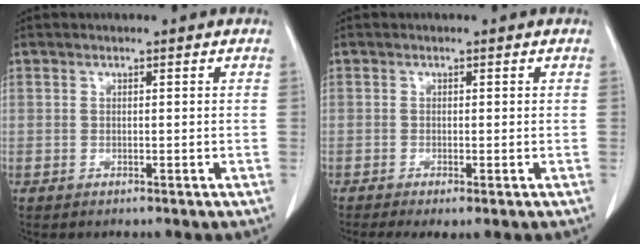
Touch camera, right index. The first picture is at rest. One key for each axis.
{"total": 2.7, "fx": -1.6, "fy": 0.6, "fz": 2.1, "tx": -0.036, "ty": -0.010, "tz": -0.026}